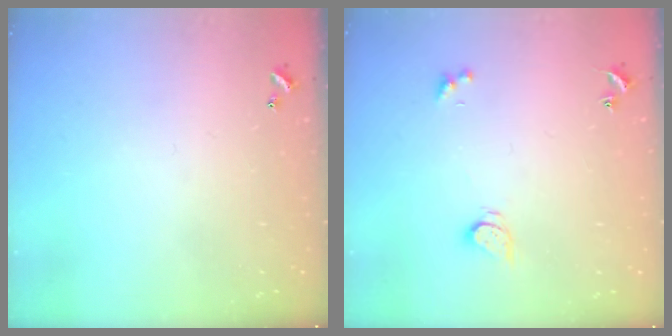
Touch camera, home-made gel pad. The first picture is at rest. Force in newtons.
{"total": 2.9, "press": 2.9, "slide": 0.5}